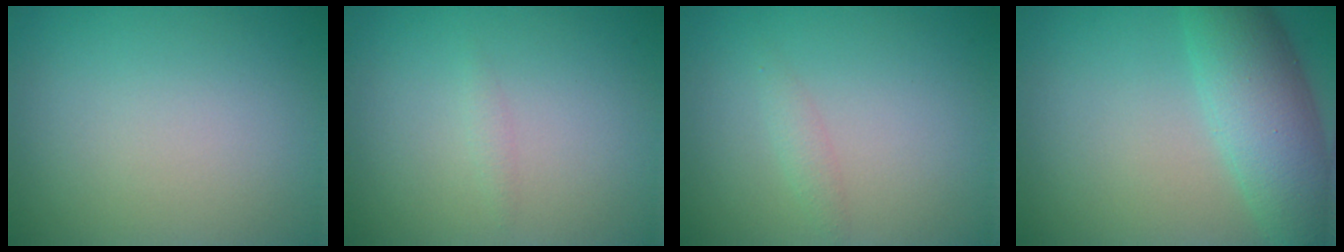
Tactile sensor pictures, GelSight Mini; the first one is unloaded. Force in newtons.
{"total": 0.6, "press": 0.6, "slide": 0.0}
{"total": 1.0, "press": 1.0, "slide": 0.0}
{"total": 6.9, "press": 6.9, "slide": 0.3}